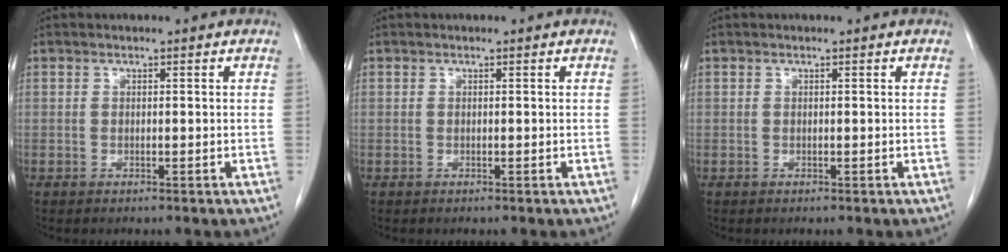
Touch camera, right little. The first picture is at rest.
{"total": 0.0}
{"total": 0.0}